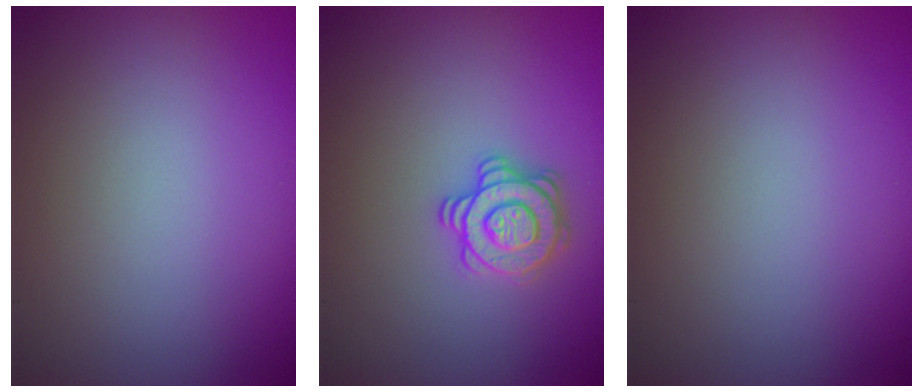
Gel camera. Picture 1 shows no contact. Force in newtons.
{"total": 2.8, "press": 2.7, "slide": 0.5}
{"total": 0.0}